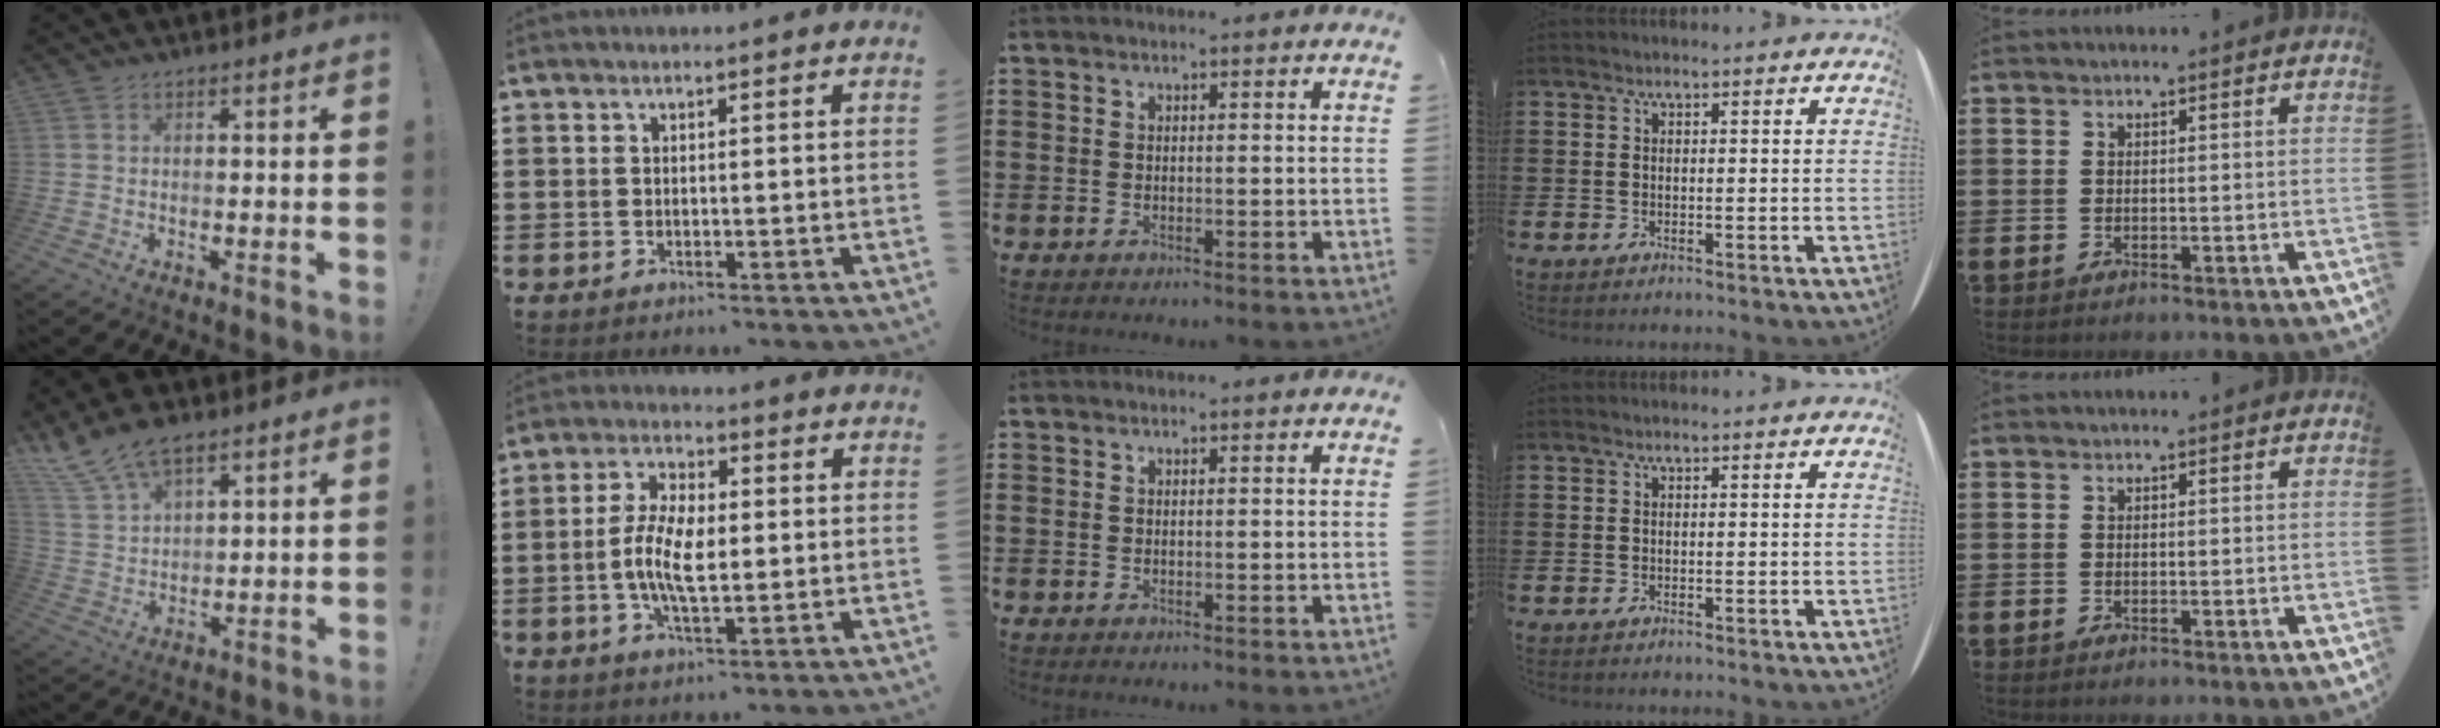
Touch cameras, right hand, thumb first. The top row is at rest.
{"thumb": {"total": 10.0, "force": [7.9, 3.7, 4.8], "torque": [-0.100, -0.038, 0.154]}, "index": {"total": 7.5, "force": [-0.6, 3.1, 6.8], "torque": [-0.148, -0.001, -0.017]}}